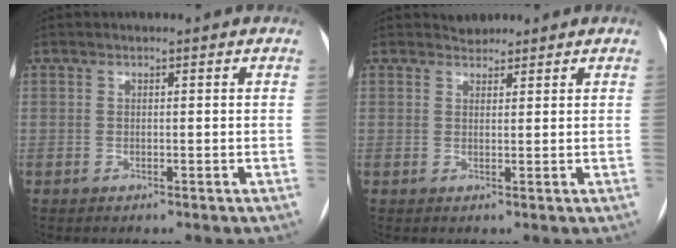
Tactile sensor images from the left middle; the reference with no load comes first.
{"total": 1.6, "force": [1.5, 0.6, -0.2], "torque": [0.002, 0.006, 0.023]}